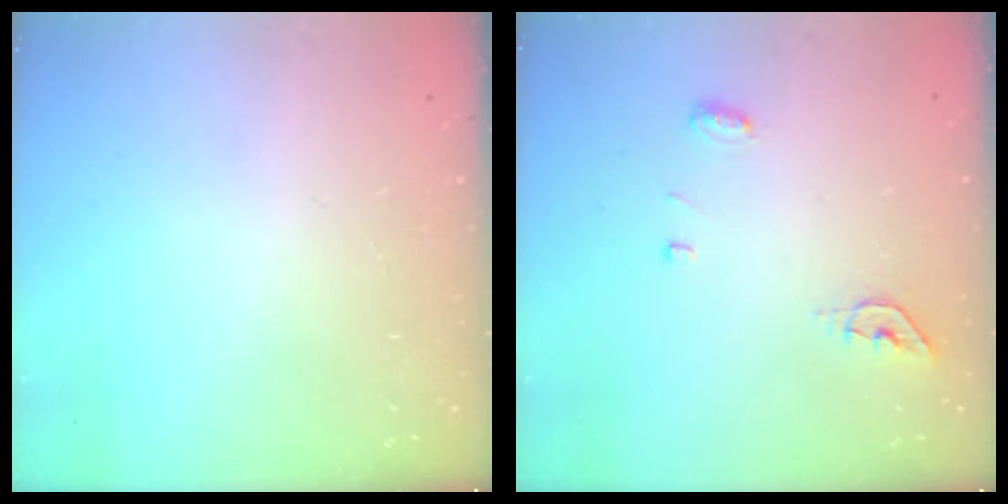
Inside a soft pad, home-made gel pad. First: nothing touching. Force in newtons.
{"total": 8.4, "press": 5.6, "slide": 6.3}